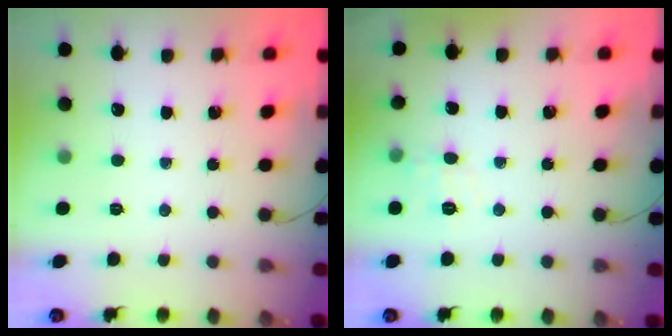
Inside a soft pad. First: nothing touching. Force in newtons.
{"total": 5.9, "press": 5.7, "slide": 1.5}